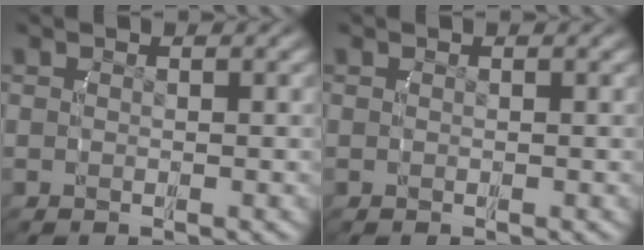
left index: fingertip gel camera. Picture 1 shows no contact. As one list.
[{"total": 0.0}]